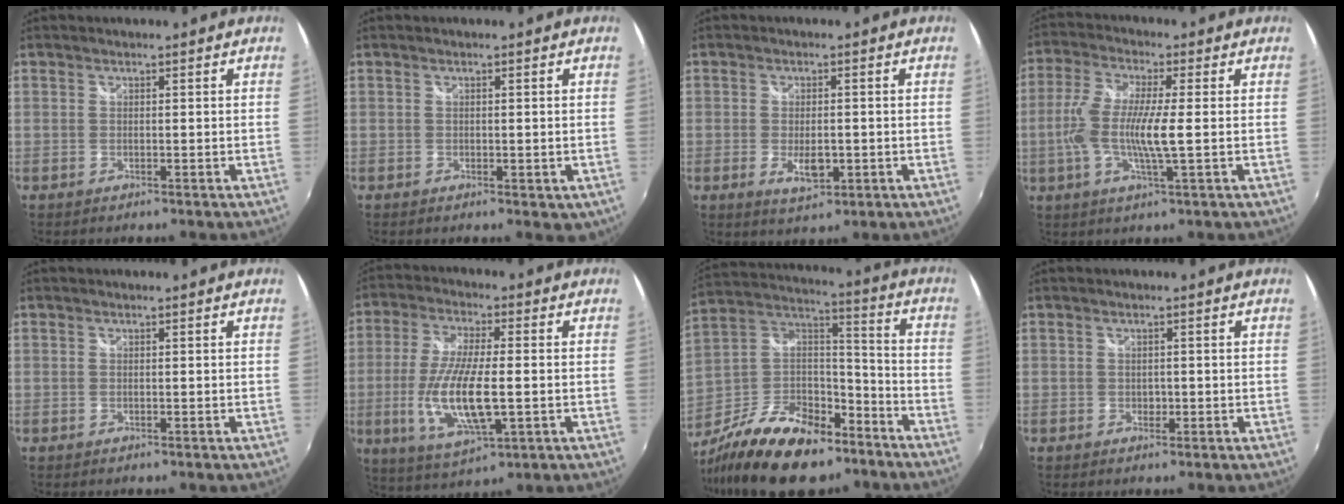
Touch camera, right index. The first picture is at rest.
{"total": 1.5, "force": [-0.2, 1.1, 1.1], "torque": [-0.014, -0.004, -0.001]}
{"total": 5.0, "force": [-1.3, 2.5, 4.1], "torque": [-0.076, -0.011, -0.018]}
{"total": 10.0, "force": [-1.2, 1.3, 9.8], "torque": [-0.199, -0.006, -0.027]}
{"total": 0.0}
{"total": 14.4, "force": [-2.6, 4.1, 13.5], "torque": [-0.272, -0.018, -0.044]}
{"total": 25.2, "force": [-16.9, 11.7, 14.5], "torque": [-0.295, 0.008, -0.278]}
{"total": 1.1, "force": [-0.2, 1.0, 0.4], "torque": [-0.002, -0.001, -0.002]}